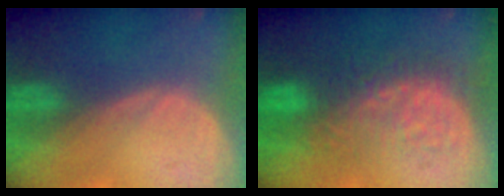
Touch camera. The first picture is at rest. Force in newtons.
{"total": 9.1, "press": 9.0, "slide": 1.7}